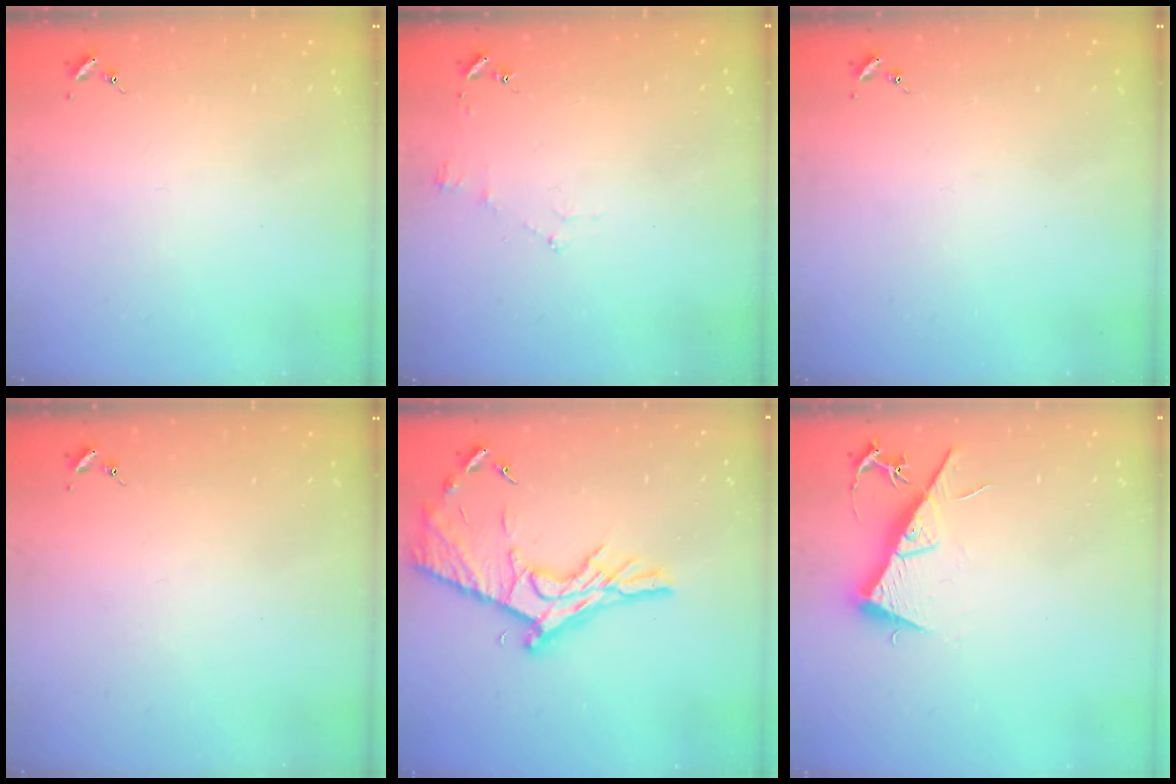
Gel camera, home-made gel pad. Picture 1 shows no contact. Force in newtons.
{"total": 3.9, "press": 3.9, "slide": 0.5}
{"total": 0.0}
{"total": 0.0}
{"total": 18.4, "press": 18.3, "slide": 1.1}
{"total": 11.3, "press": 11.3, "slide": 0.7}